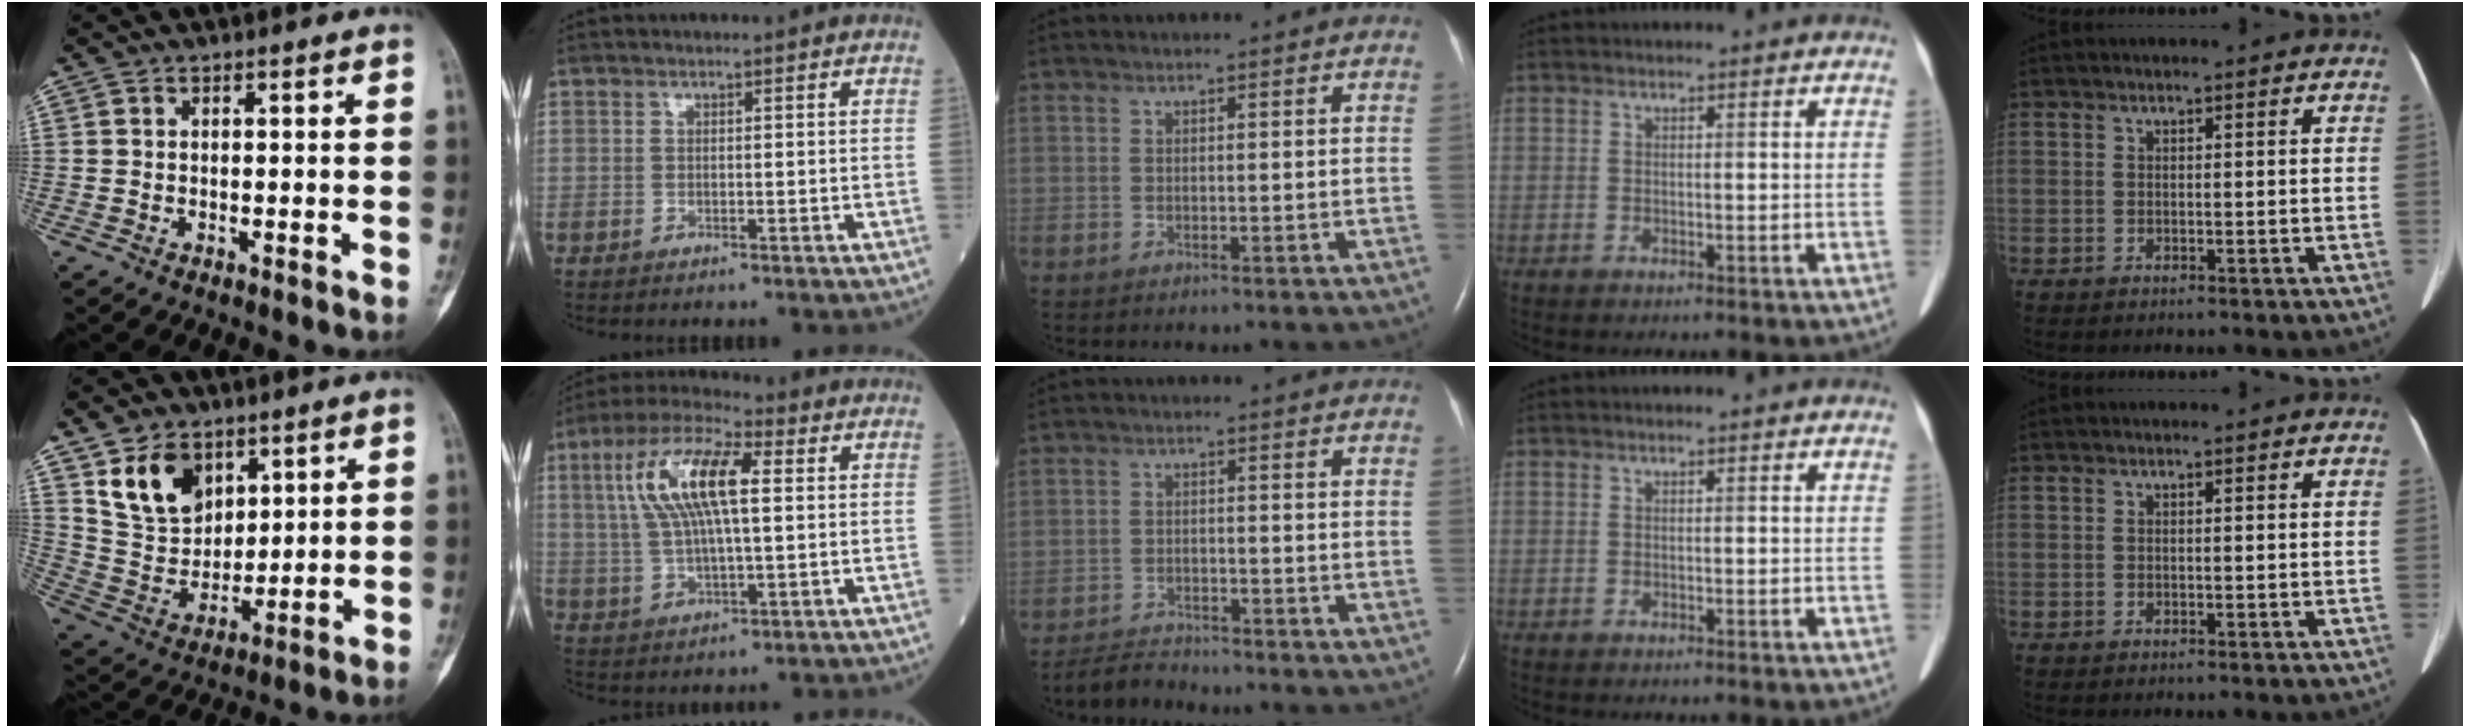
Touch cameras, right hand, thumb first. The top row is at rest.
{"thumb": {"total": 12.4, "force": [6.6, 8.5, 6.1], "torque": [-0.083, -0.036, 0.139]}, "index": {"total": 12.8, "force": [3.1, 3.4, 12.0], "torque": [-0.249, 0.025, 0.058]}, "middle": {"total": 3.2, "force": [-3.2, 0.3, -0.2], "torque": [-0.002, -0.014, -0.059]}}